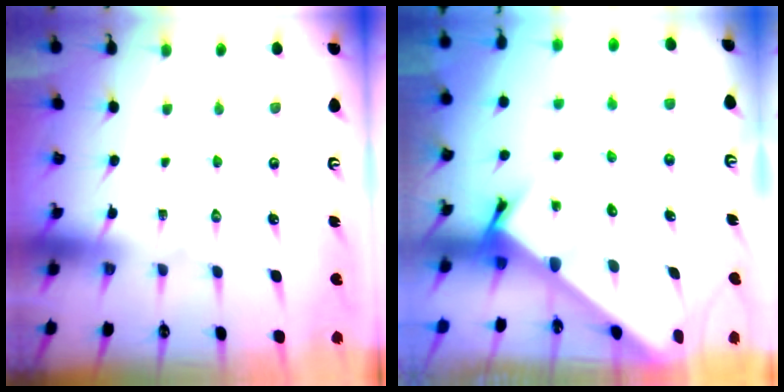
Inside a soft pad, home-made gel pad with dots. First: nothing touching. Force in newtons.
{"total": 3.4, "press": 3.4, "slide": 0.2}